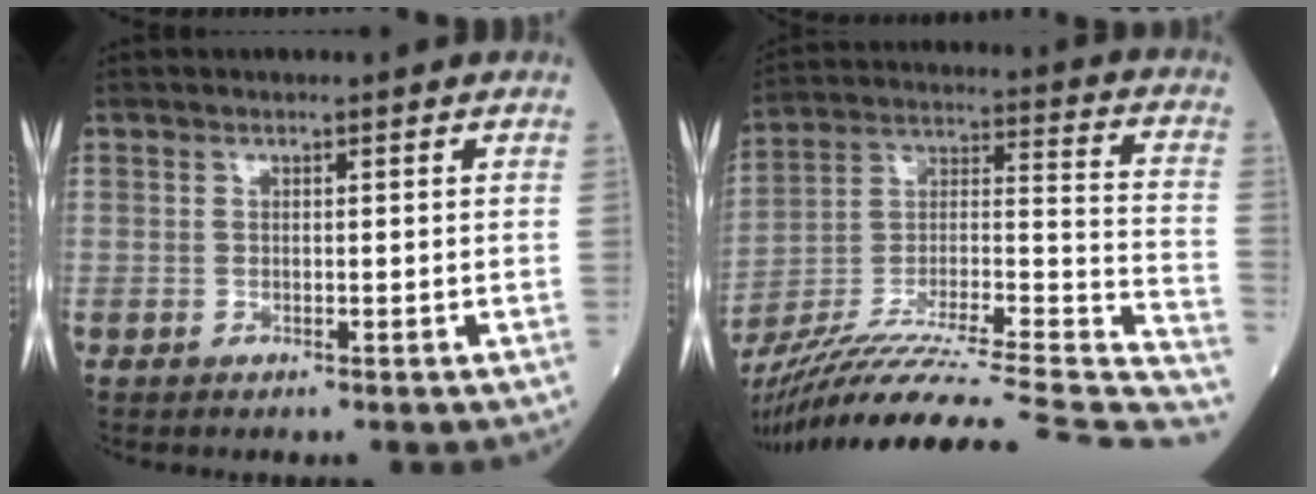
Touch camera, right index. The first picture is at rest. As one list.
[{"total": 37.9, "force": [-32.6, 3.0, 19.2], "torque": [-0.270, -0.043, -0.478]}]